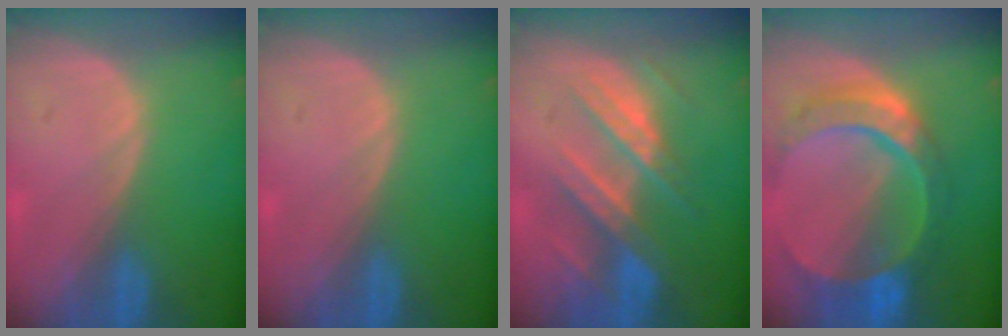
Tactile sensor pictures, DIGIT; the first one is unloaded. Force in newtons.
{"total": 0.0}
{"total": 9.1, "press": 7.9, "slide": 4.4}
{"total": 11.0, "press": 9.3, "slide": 5.8}